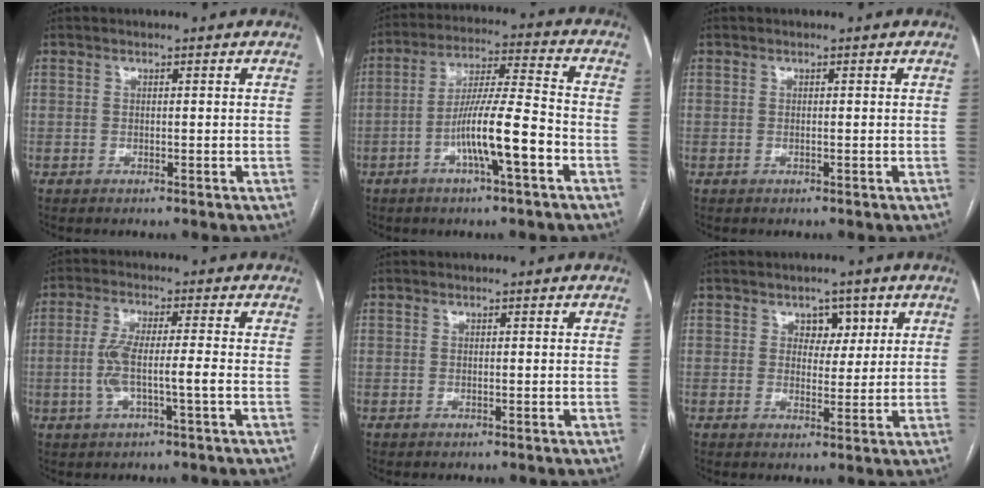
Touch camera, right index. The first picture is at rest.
{"total": 11.1, "force": [-4.3, 0.6, 10.2], "torque": [-0.185, 0.008, -0.075]}
{"total": 0.0}
{"total": 6.3, "force": [-1.3, 0.5, 6.2], "torque": [-0.129, 0.011, -0.024]}
{"total": 0.0}
{"total": 3.8, "force": [1.7, 2.8, 2.0], "torque": [-0.015, 0.005, 0.025]}